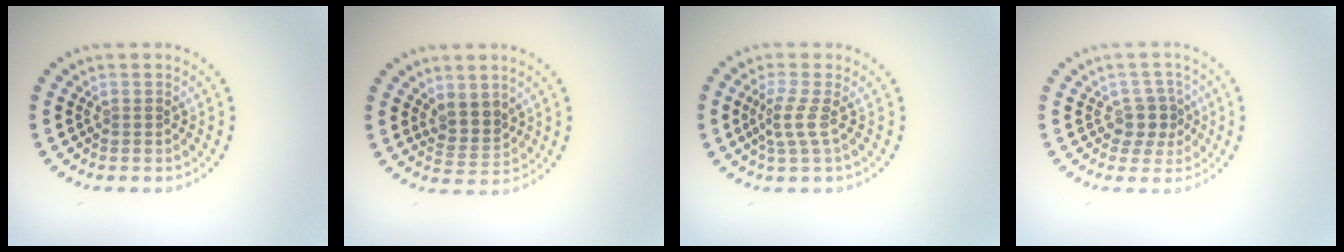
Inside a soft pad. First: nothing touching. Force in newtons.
{"total": 2.5, "press": 2.1, "slide": 1.3}
{"total": 2.1, "press": 1.4, "slide": 1.5}
{"total": 2.3, "press": 1.9, "slide": 1.3}